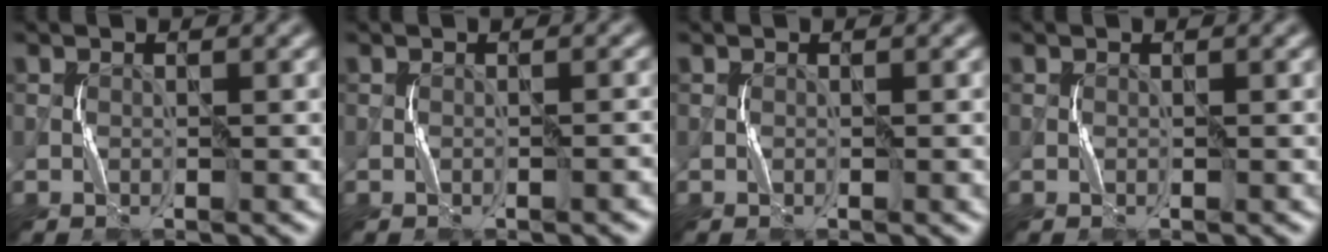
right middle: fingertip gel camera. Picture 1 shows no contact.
{"total": 0.5, "force": [-0.4, 0.0, 0.4], "torque": [-0.006, 0.005, -0.005]}
{"total": 0.7, "force": [-0.2, 0.1, 0.6], "torque": [-0.007, 0.000, -0.002]}
{"total": 0.0}